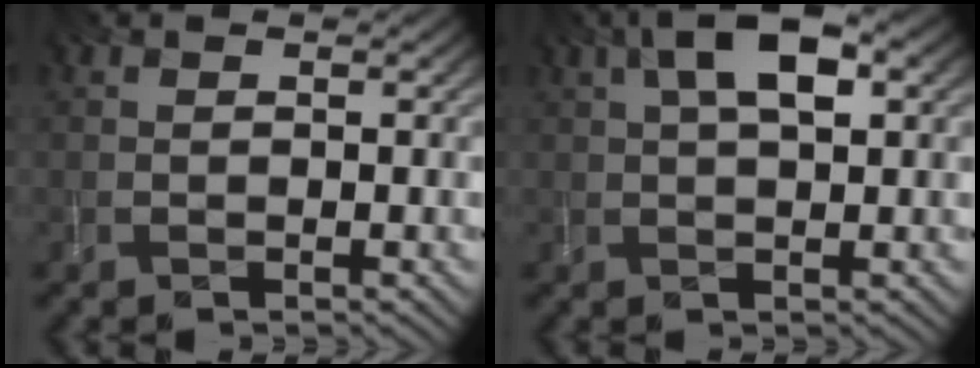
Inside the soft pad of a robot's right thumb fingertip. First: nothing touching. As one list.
[{"total": 6.9, "force": [2.6, 2.6, 5.8], "torque": [-0.111, 0.022, 0.043]}]